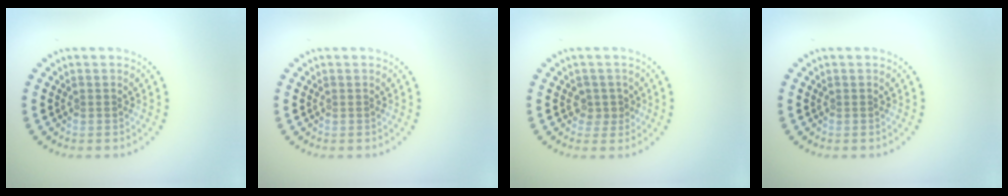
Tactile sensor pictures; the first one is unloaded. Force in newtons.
{"total": 0.0}
{"total": 1.6, "press": 1.2, "slide": 1.1}
{"total": 0.0}